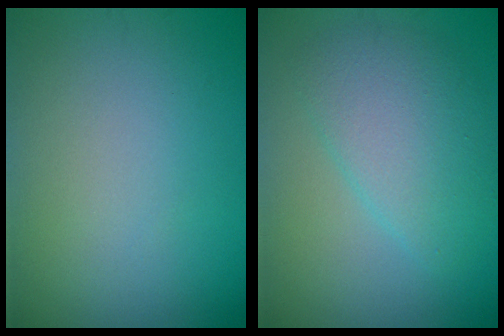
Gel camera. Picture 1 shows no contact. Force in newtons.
{"total": 4.0, "press": 4.0, "slide": 0.2}